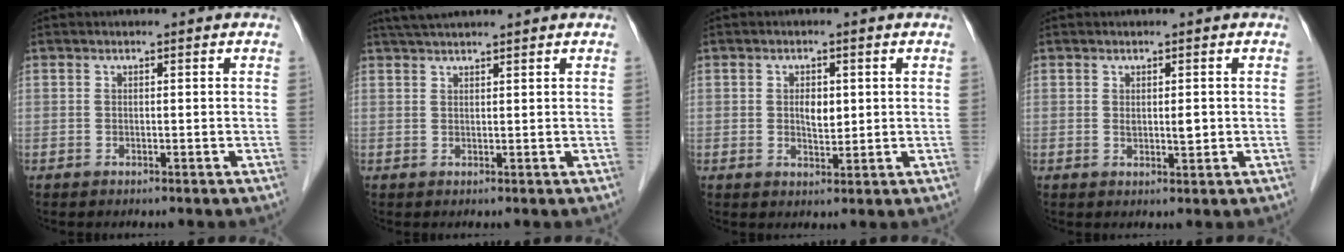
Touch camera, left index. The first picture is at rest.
{"total": 3.2, "force": [2.8, -0.3, 1.4], "torque": [-0.016, 0.029, 0.052]}
{"total": 3.0, "force": [0.5, 1.6, 2.5], "torque": [-0.042, 0.001, 0.010]}
{"total": 1.8, "force": [0.2, 0.6, 1.7], "torque": [-0.029, -0.003, 0.006]}